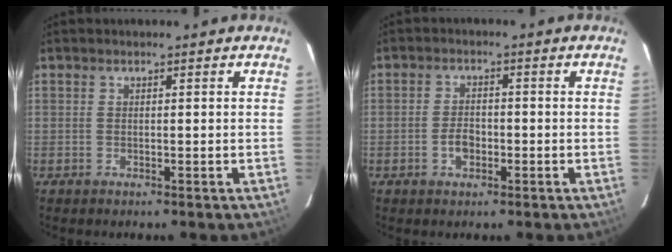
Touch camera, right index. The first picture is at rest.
{"total": 3.4, "force": [-1.3, 2.2, 2.3], "torque": [-0.045, 0.004, -0.021]}